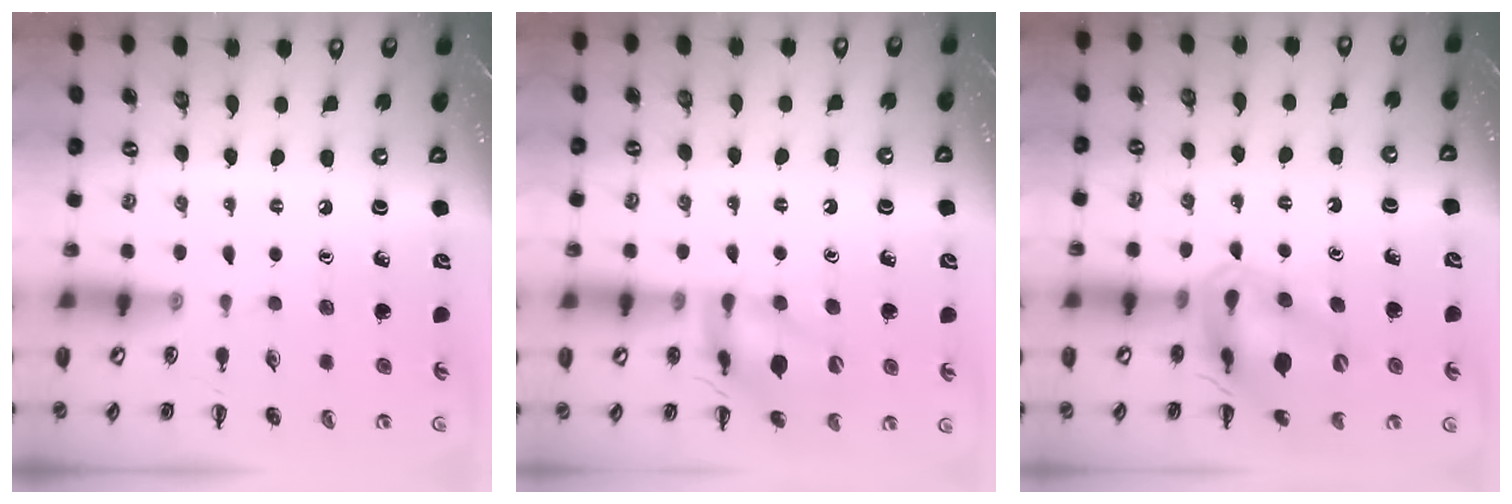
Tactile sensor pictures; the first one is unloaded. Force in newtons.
{"total": 14.7, "press": 14.6, "slide": 1.4}
{"total": 15.4, "press": 15.1, "slide": 3.0}